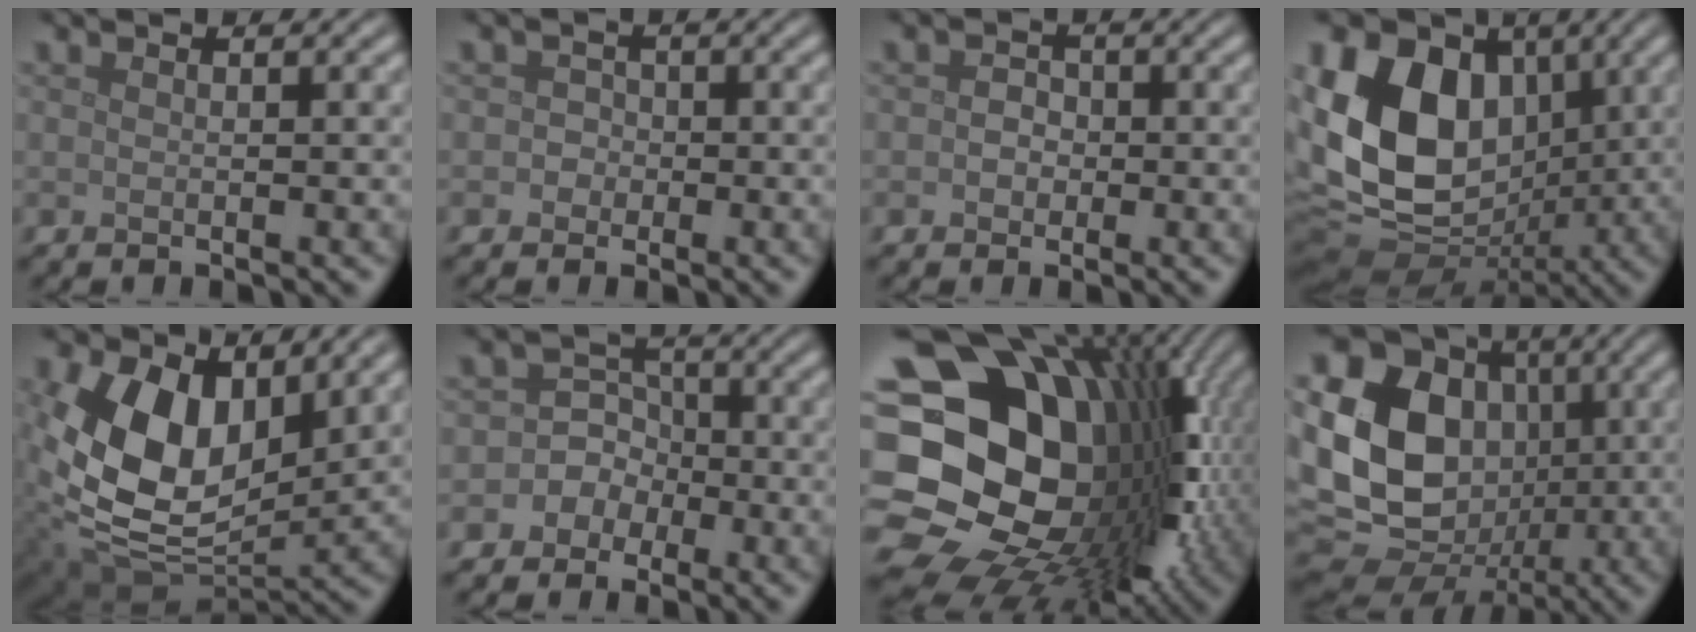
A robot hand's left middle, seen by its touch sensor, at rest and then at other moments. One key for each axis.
{"total": 1.4, "fx": -0.3, "fy": 1.3, "fz": 0.3, "tx": 0.016, "ty": 0.001, "tz": -0.011}
{"total": 1.5, "fx": -0.2, "fy": 1.4, "fz": 0.6, "tx": -0.001, "ty": -0.001, "tz": -0.012}
{"total": 16.2, "fx": 1.6, "fy": 12.3, "fz": 10.5, "tx": -0.205, "ty": 0.016, "tz": 0.034}
{"total": 11.8, "fx": 2.9, "fy": 7.3, "fz": 8.7, "tx": -0.176, "ty": -0.023, "tz": 0.058}
{"total": 5.1, "fx": -1.7, "fy": 4.7, "fz": 0.8, "tx": 0.016, "ty": 0.025, "tz": -0.056}
{"total": 22.7, "fx": -2.5, "fy": 18.7, "fz": 12.7, "tx": -0.211, "ty": -0.009, "tz": -0.074}
{"total": 19.9, "fx": 1.4, "fy": 17.5, "fz": 9.4, "tx": -0.215, "ty": 0.023, "tz": -0.006}